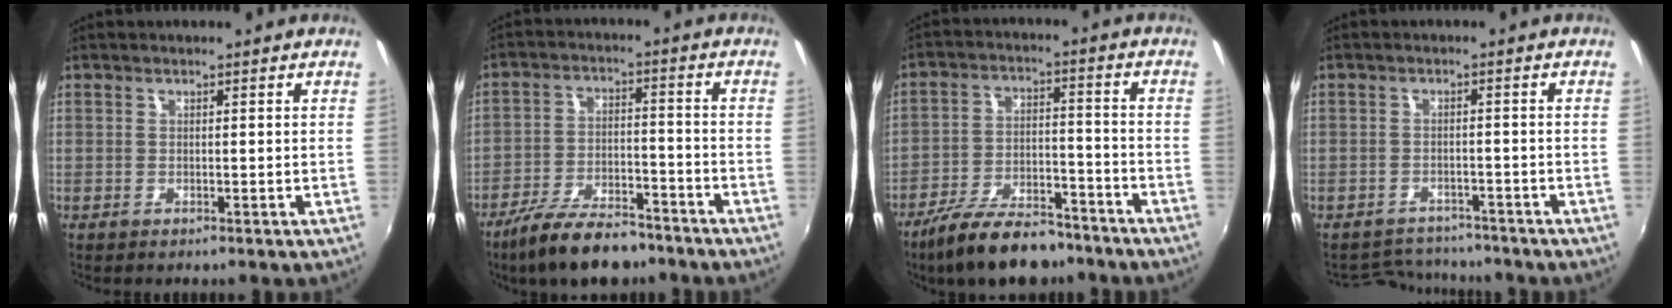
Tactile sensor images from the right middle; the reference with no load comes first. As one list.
[{"total": 13.1, "force": [-10.2, 4.6, 6.7], "torque": [-0.144, -0.009, -0.172]}, {"total": 14.7, "force": [-11.5, 5.3, 7.4], "torque": [-0.150, -0.005, -0.186]}, {"total": 6.7, "force": [-6.3, 2.1, 0.6], "torque": [-0.026, 0.008, -0.095]}]